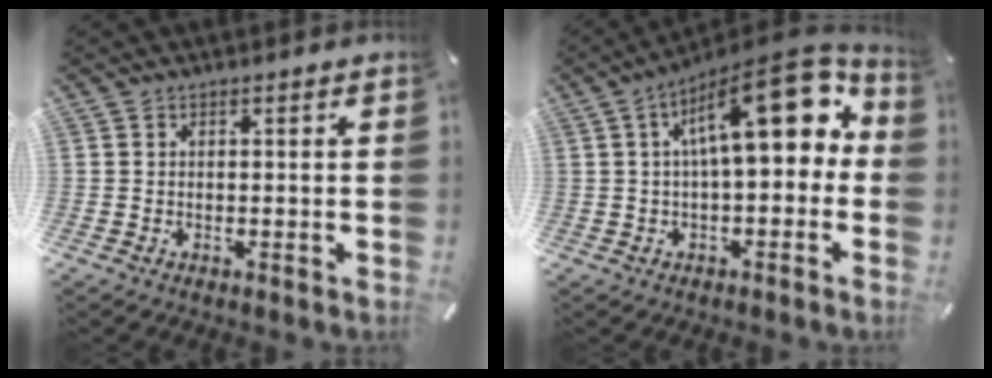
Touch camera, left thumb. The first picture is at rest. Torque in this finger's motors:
{"motor_torque": [0.53, 1.29, 1.91, -0.87, 0.52]}